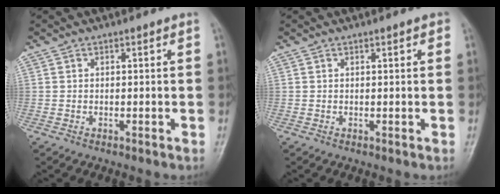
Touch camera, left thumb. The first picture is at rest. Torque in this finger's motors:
{"motor_torque": [-0.43, 0.16, -0.37, 0.03, 0.00]}